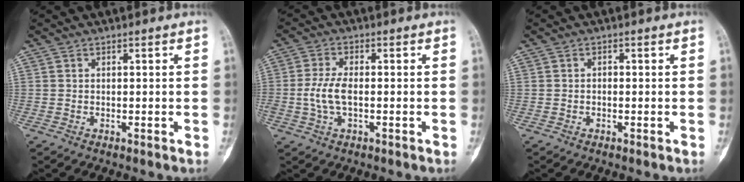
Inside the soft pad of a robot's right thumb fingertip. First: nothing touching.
{"total": 5.6, "force": [-0.6, 2.6, 4.9], "torque": [-0.115, 0.008, -0.012]}
{"total": 0.5, "force": [-0.2, 0.4, 0.3], "torque": [0.000, 0.003, -0.008]}